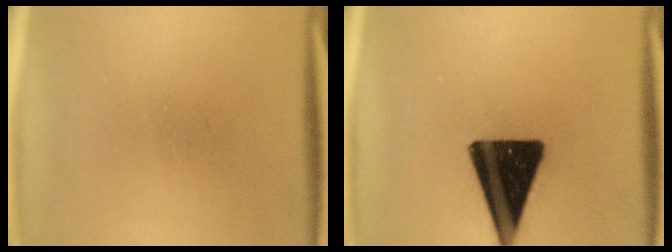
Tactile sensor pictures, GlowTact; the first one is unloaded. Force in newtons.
{"total": 18.6}